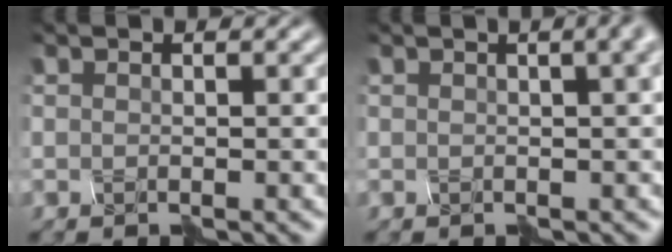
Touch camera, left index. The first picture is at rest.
{"total": 8.6, "force": [3.8, 4.3, 6.4], "torque": [-0.023, 0.045, 0.030]}